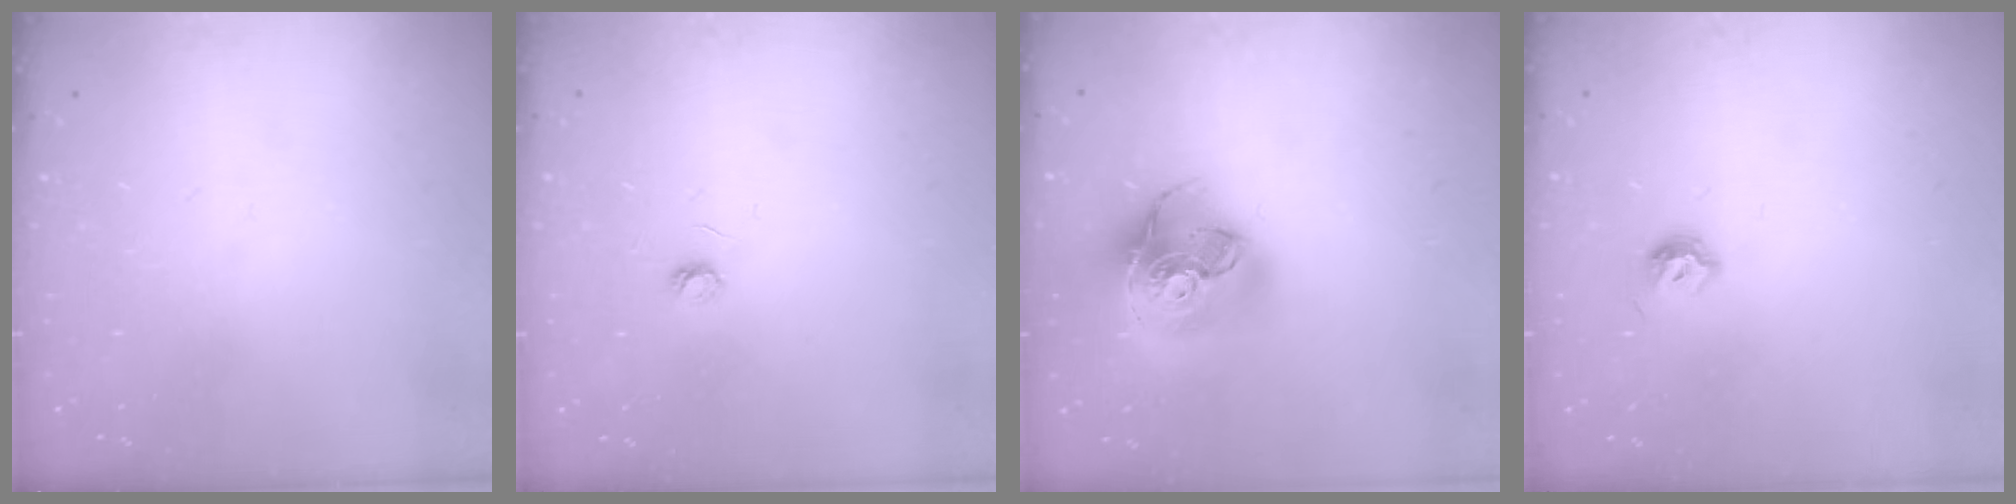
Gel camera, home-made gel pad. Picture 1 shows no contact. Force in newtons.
{"total": 3.2, "press": 3.2, "slide": 0.4}
{"total": 23.6, "press": 23.5, "slide": 3.0}
{"total": 5.9, "press": 5.8, "slide": 0.9}